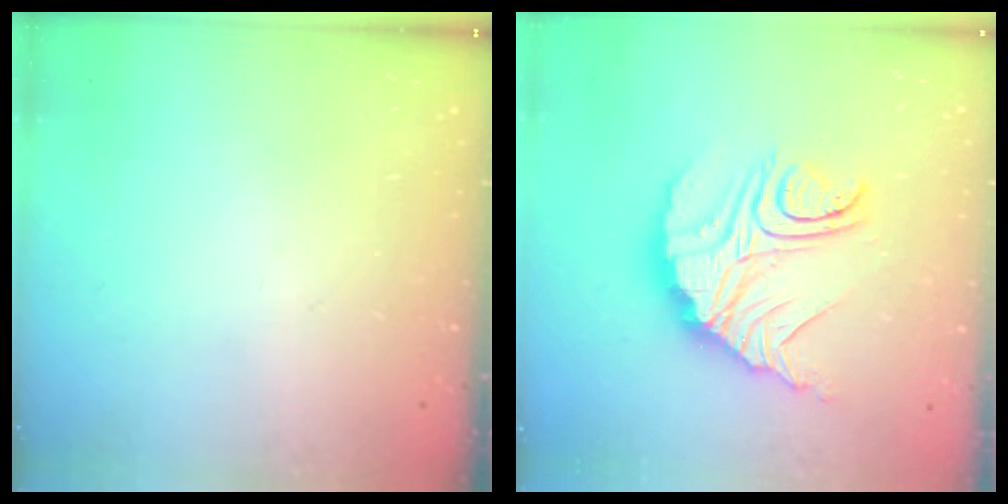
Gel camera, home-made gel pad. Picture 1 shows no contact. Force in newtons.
{"total": 17.1, "press": 17.0, "slide": 1.6}